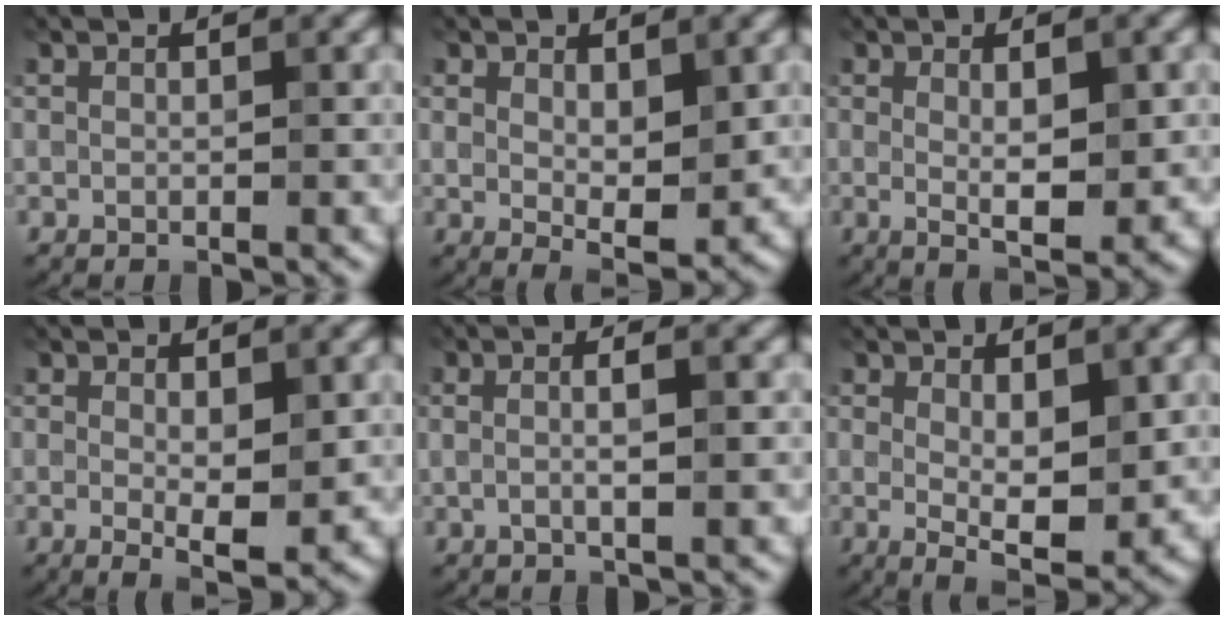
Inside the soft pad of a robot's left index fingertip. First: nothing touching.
{"total": 4.1, "force": [0.7, 2.1, 3.5], "torque": [-0.056, -0.009, 0.020]}
{"total": 4.6, "force": [0.3, 1.3, 4.4], "torque": [-0.073, -0.008, 0.010]}
{"total": 4.2, "force": [-0.2, 1.5, 3.9], "torque": [-0.062, -0.011, 0.000]}
{"total": 3.7, "force": [0.2, 1.3, 3.4], "torque": [-0.045, 0.001, -0.007]}
{"total": 5.7, "force": [0.1, 2.2, 5.3], "torque": [-0.084, -0.012, 0.006]}